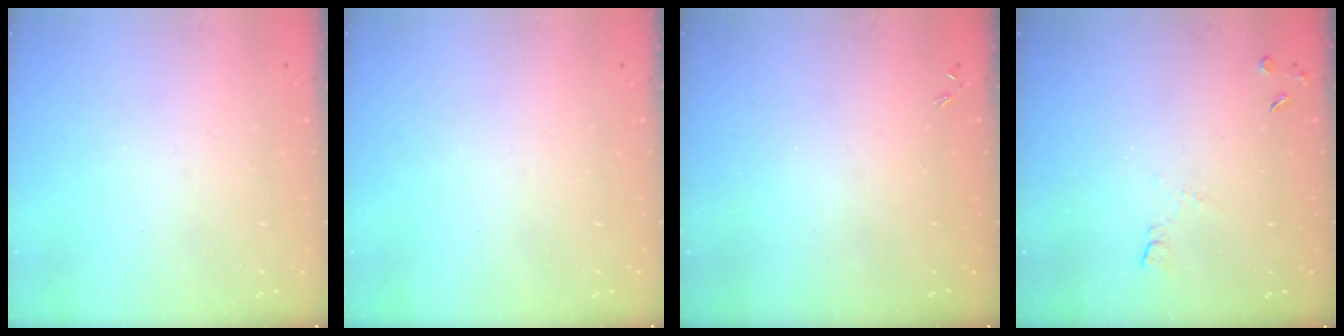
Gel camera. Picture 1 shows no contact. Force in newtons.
{"total": 0.0}
{"total": 0.0}
{"total": 4.1, "press": 4.0, "slide": 0.8}